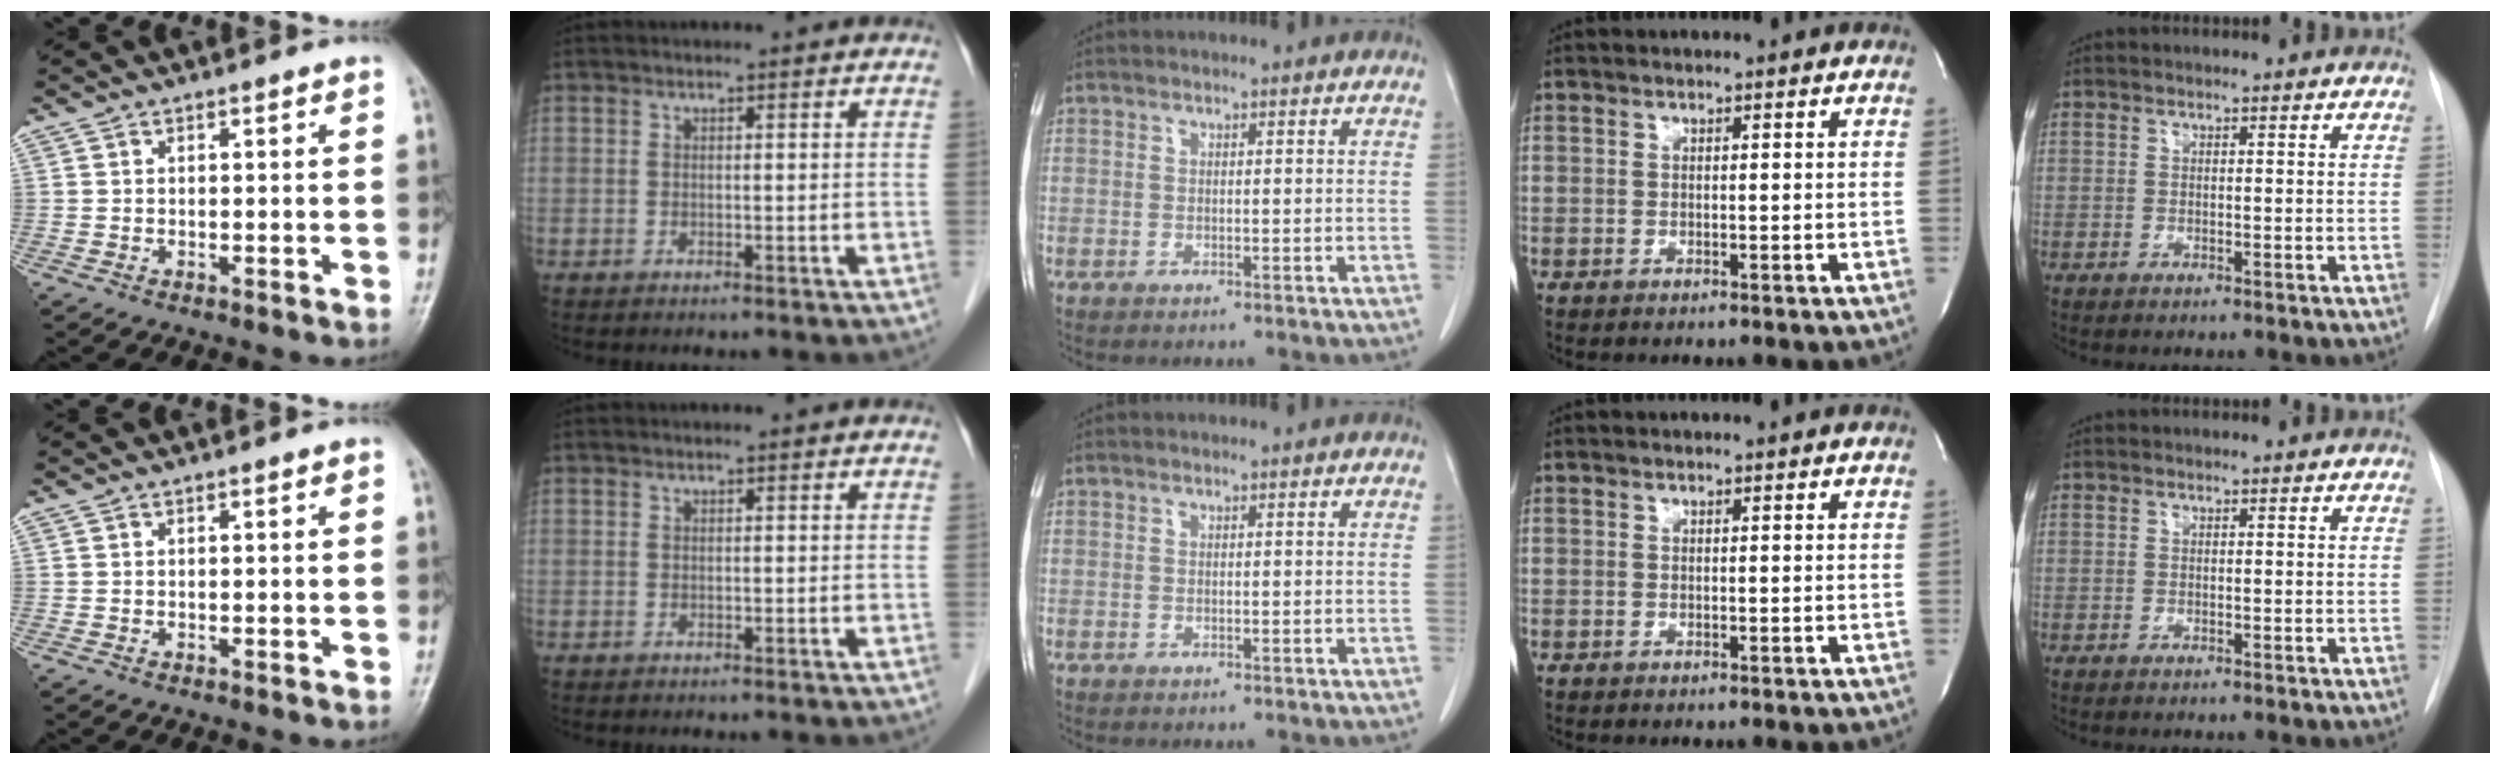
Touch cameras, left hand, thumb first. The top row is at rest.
{}